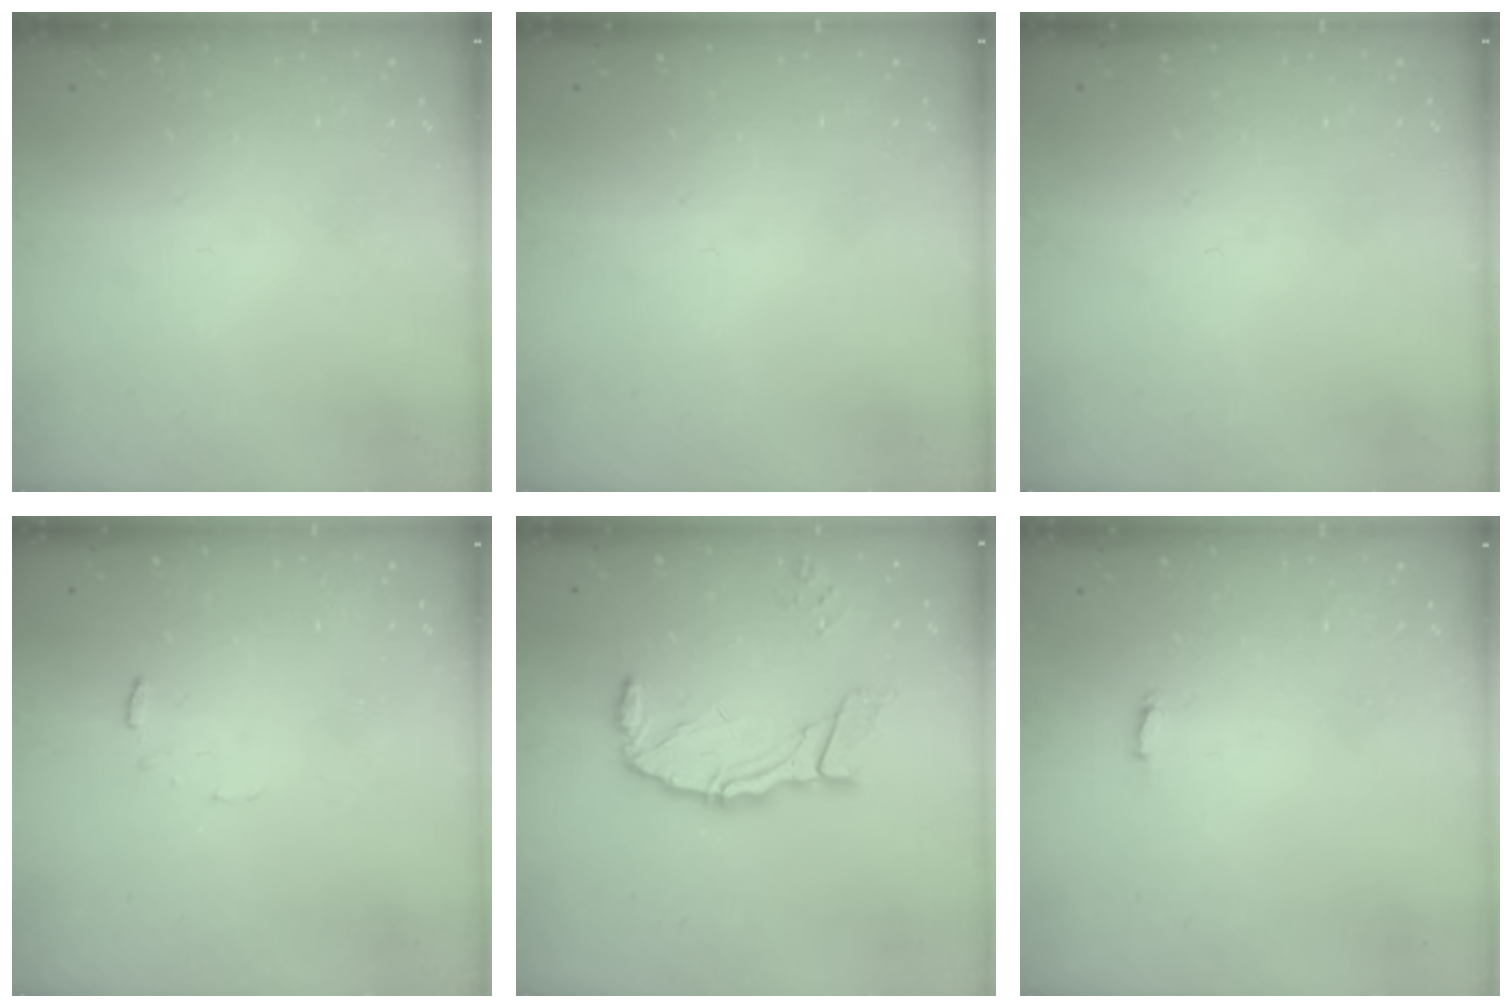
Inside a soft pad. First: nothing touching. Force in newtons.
{"total": 0.0}
{"total": 0.0}
{"total": 3.7, "press": 3.7, "slide": 0.2}
{"total": 12.1, "press": 12.0, "slide": 1.3}
{"total": 4.0, "press": 4.0, "slide": 0.3}